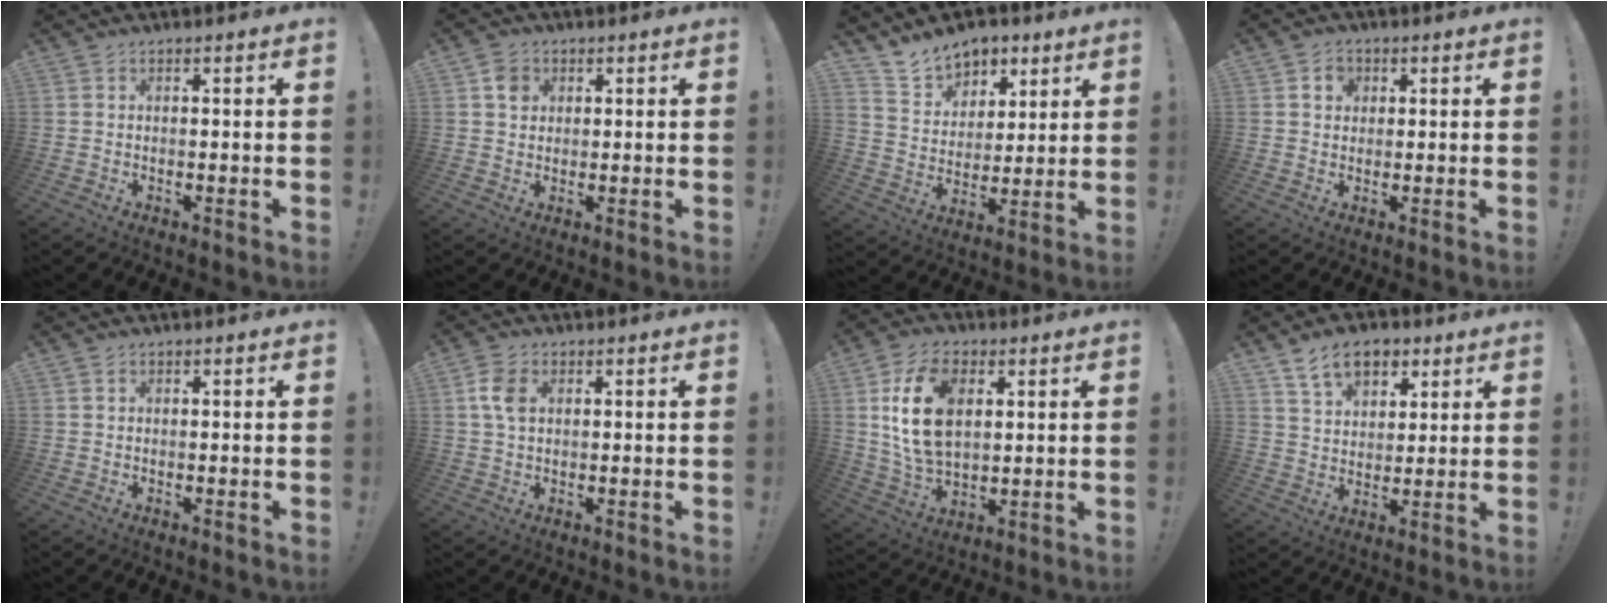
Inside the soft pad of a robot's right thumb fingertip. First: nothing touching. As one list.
[{"total": 4.6, "force": [1.6, 4.0, 1.6], "torque": [-0.011, 0.000, 0.028]}, {"total": 12.1, "force": [9.1, 7.4, 2.8], "torque": [-0.044, -0.068, 0.176]}, {"total": 3.7, "force": [1.2, 3.1, 1.6], "torque": [-0.015, -0.002, 0.020]}, {"total": 0.0}, {"total": 6.8, "force": [1.6, 4.6, 4.8], "torque": [-0.092, 0.002, 0.028]}, {"total": 17.4, "force": [4.2, 11.3, 12.5], "torque": [-0.232, -0.001, 0.075]}, {"total": 11.8, "force": [6.7, 7.7, 5.9], "torque": [-0.082, -0.028, 0.126]}]